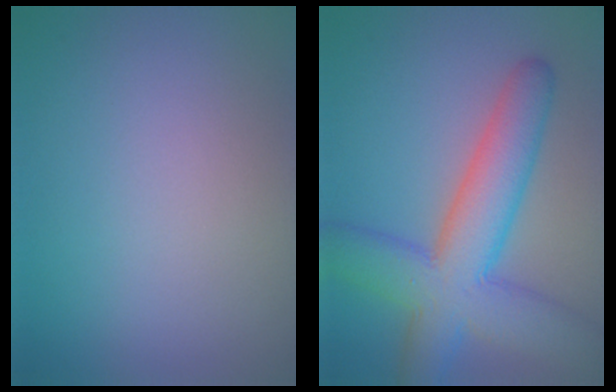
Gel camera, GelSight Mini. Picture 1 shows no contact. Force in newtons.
{"total": 9.1, "press": 9.1, "slide": 0.3}